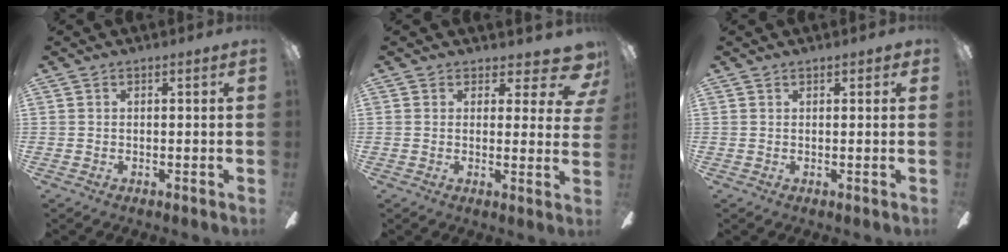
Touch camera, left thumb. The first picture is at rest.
{"total": 7.1, "force": [4.7, 3.2, 4.3], "torque": [-0.041, -0.032, 0.081]}
{"total": 1.3, "force": [0.9, 0.4, 0.8], "torque": [-0.017, 0.001, 0.015]}